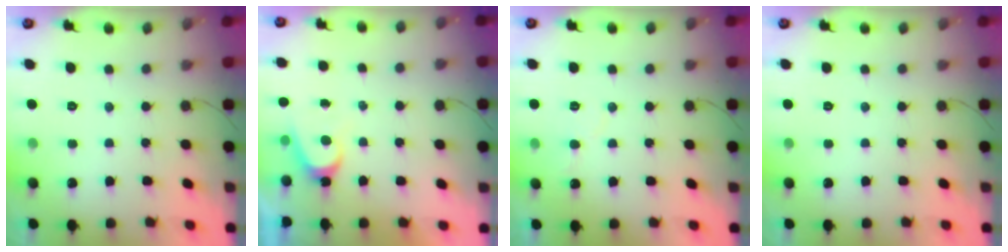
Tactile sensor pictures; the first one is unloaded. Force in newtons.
{"total": 3.4, "press": 3.4, "slide": 0.3}
{"total": 4.3, "press": 4.3, "slide": 0.4}
{"total": 0.0}